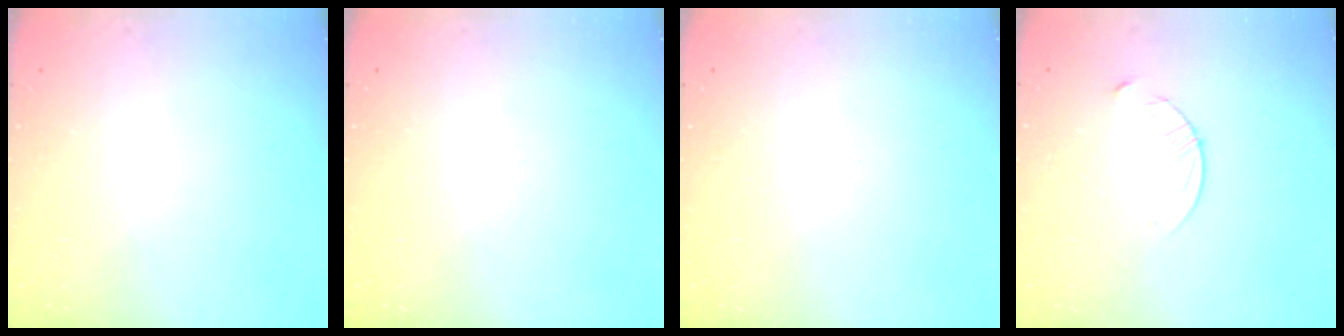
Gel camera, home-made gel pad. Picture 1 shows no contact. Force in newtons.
{"total": 0.0}
{"total": 0.0}
{"total": 3.1, "press": 3.1, "slide": 0.4}